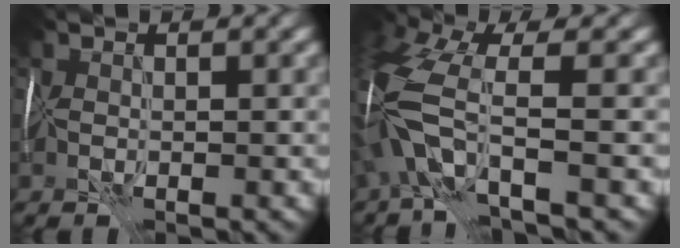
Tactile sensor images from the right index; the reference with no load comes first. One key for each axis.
{"total": 7.4, "fx": -1.6, "fy": 2.9, "fz": 6.6, "tx": -0.154, "ty": 0.016, "tz": -0.046}